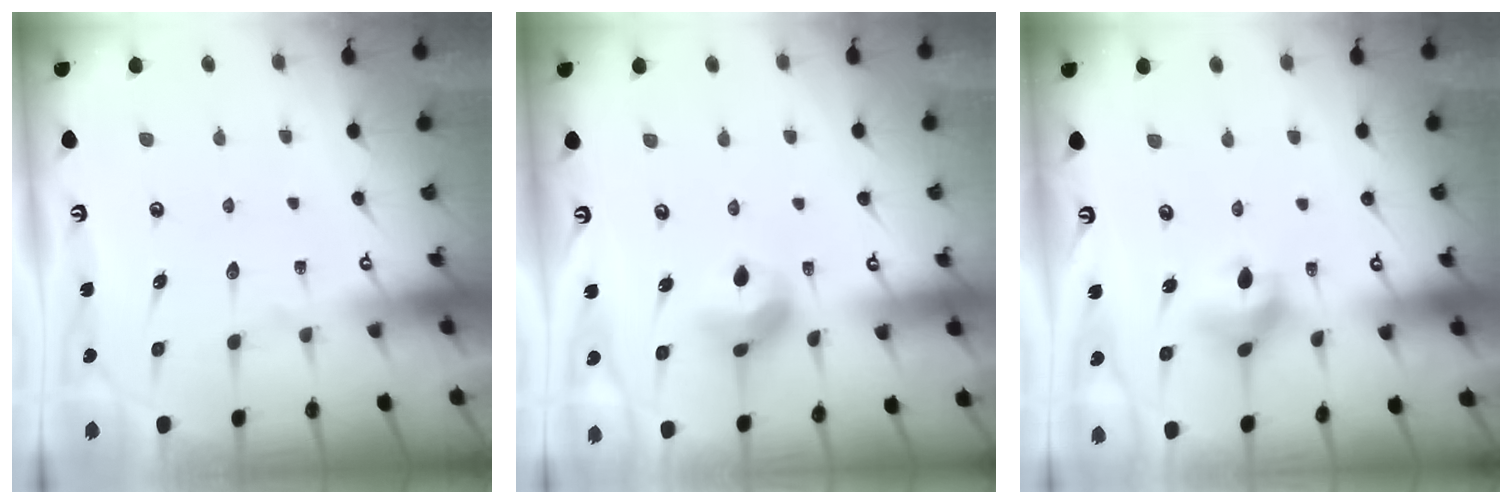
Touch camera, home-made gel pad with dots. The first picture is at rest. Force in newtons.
{"total": 8.5, "press": 8.5, "slide": 0.5}
{"total": 5.7, "press": 5.7, "slide": 0.1}